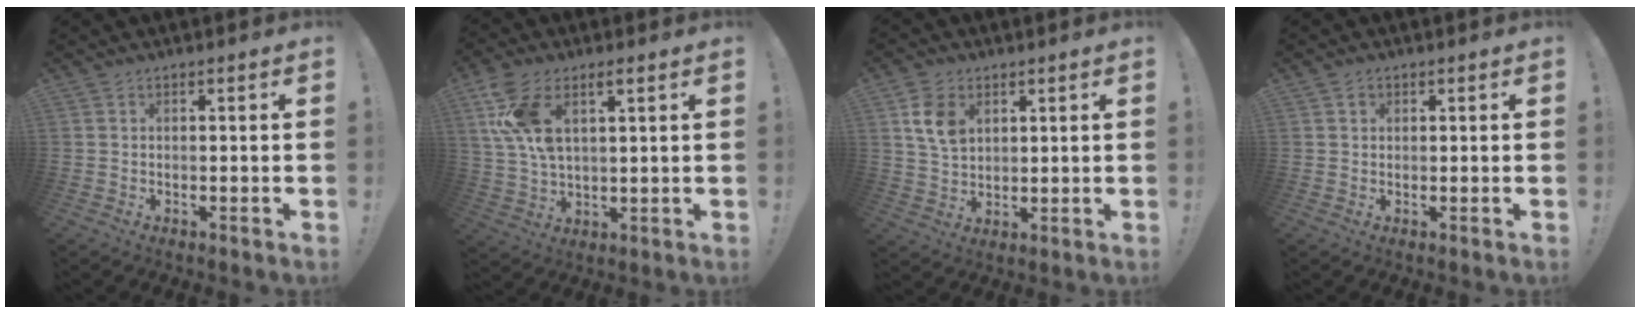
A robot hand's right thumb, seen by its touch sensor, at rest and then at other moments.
{"total": 12.1, "force": [5.4, 6.5, 8.6], "torque": [-0.174, -0.008, 0.105]}
{"total": 9.3, "force": [3.7, 6.7, 5.2], "torque": [-0.082, -0.001, 0.074]}
{"total": 1.2, "force": [0.7, 1.0, 0.1], "torque": [0.005, 0.000, 0.011]}